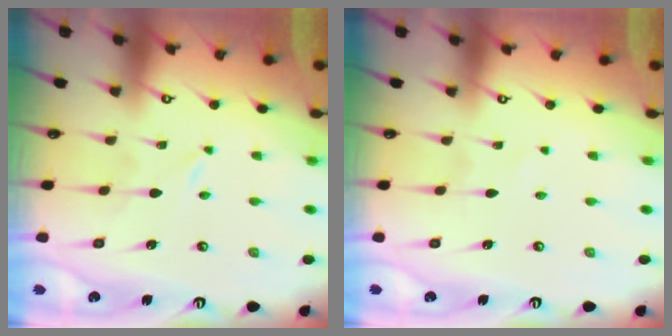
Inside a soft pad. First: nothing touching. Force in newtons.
{"total": 1.1, "press": 1.1, "slide": 0.1}